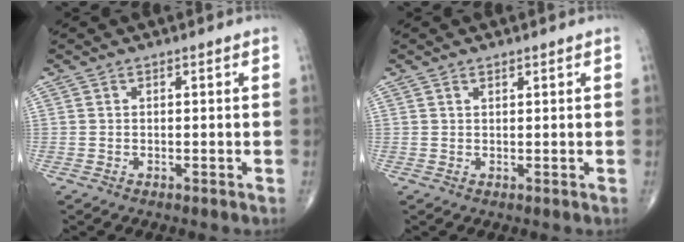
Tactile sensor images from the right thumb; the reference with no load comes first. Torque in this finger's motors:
{"motor_torque": [-0.08, -0.19, -0.18, -0.04, 0.04]}